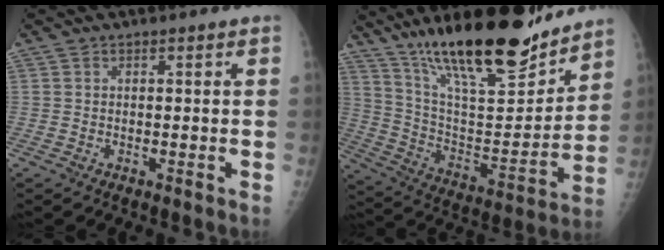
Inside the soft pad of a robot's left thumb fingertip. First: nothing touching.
{"total": 26.1, "force": [19.5, 6.9, 16.0], "torque": [-0.233, -0.085, 0.328]}